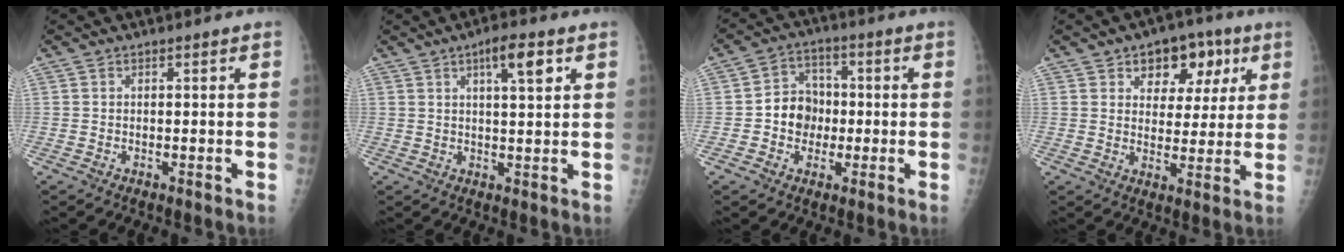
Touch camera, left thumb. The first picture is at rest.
{"total": 6.1, "force": [3.0, 1.5, 5.1], "torque": [-0.076, -0.009, 0.046]}
{"total": 7.9, "force": [-1.1, 6.9, 3.7], "torque": [-0.022, 0.023, -0.028]}
{"total": 10.6, "force": [5.0, 7.2, 5.9], "torque": [-0.031, -0.012, 0.067]}